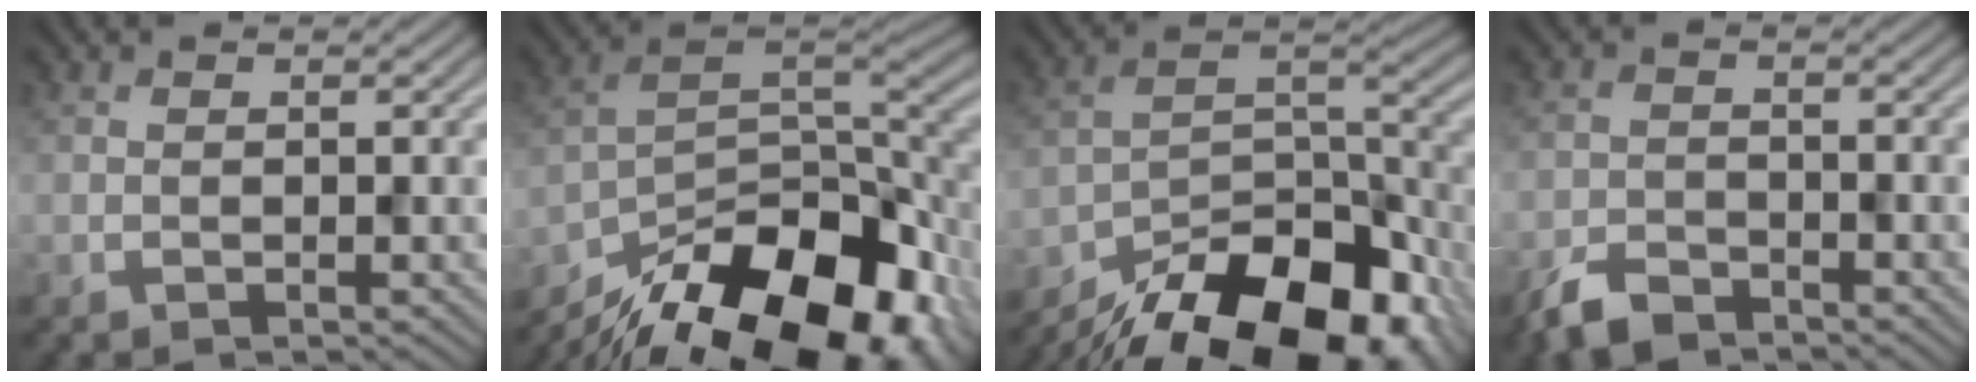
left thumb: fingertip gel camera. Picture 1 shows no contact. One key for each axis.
{"total": 19.0, "fx": -13.7, "fy": 7.4, "fz": 10.9, "tx": -0.202, "ty": -0.031, "tz": -0.213}
{"total": 18.1, "fx": -14.1, "fy": 6.5, "fz": 9.3, "tx": -0.187, "ty": -0.028, "tz": -0.208}
{"total": 4.2, "fx": -3.5, "fy": 1.6, "fz": 1.7, "tx": -0.031, "ty": -0.005, "tz": -0.076}